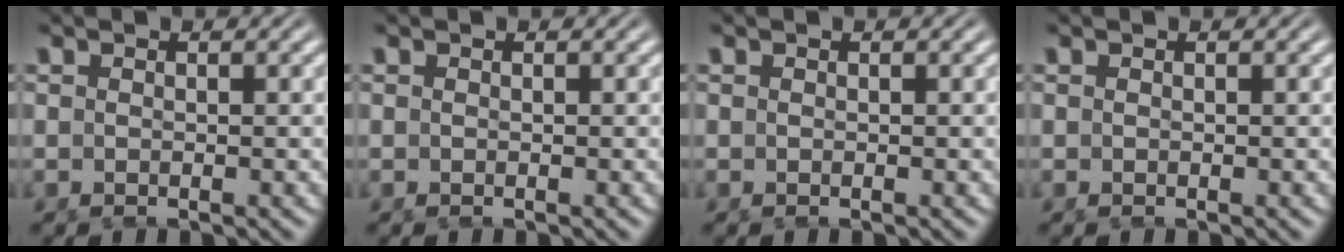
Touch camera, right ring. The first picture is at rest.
{"total": 0.0}
{"total": 0.0}
{"total": 0.0}